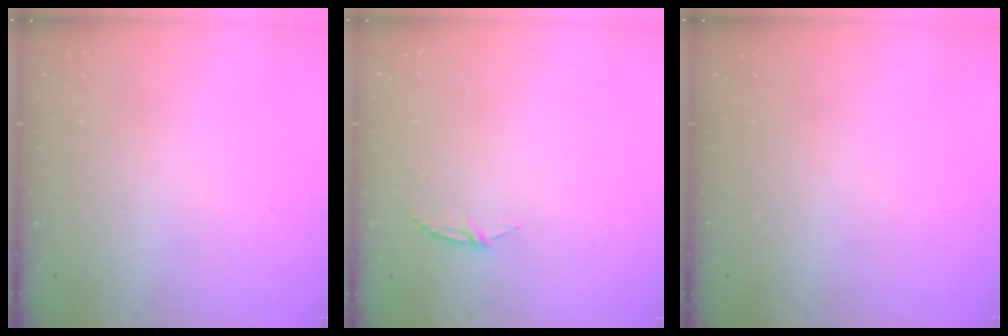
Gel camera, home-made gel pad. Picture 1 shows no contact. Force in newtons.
{"total": 5.1, "press": 5.1, "slide": 0.5}
{"total": 0.0}